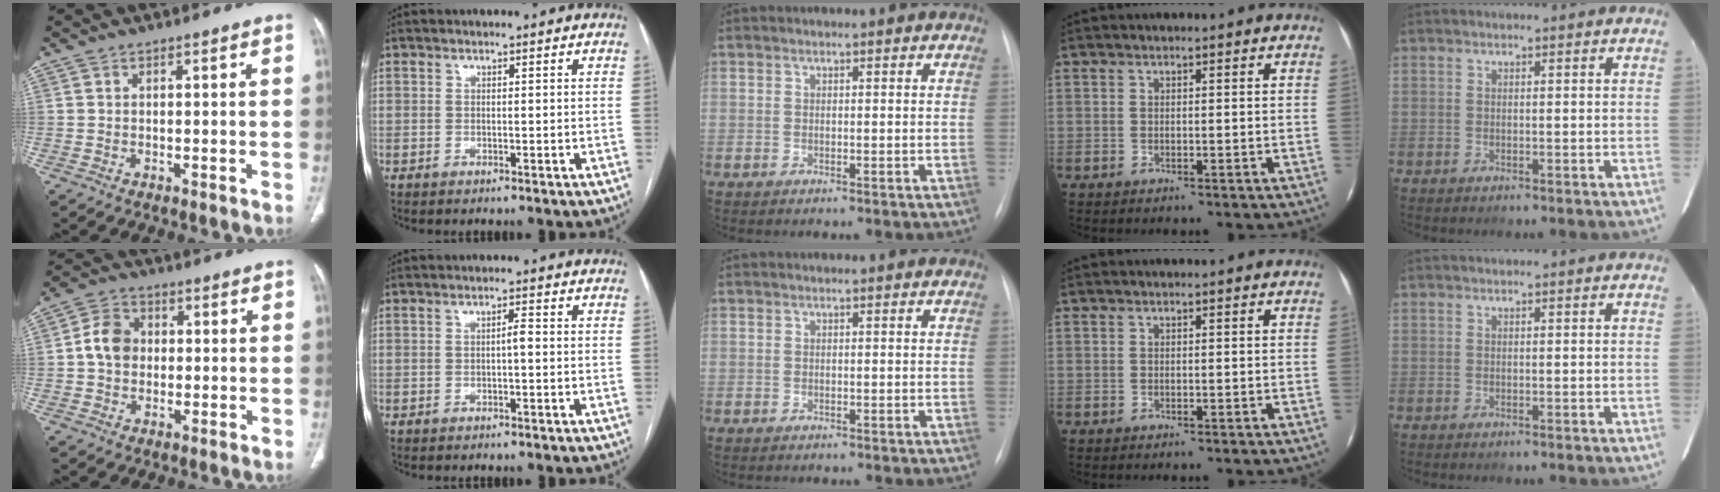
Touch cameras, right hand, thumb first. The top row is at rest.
{"thumb": {"total": 6.5, "force": [0.2, 5.3, 3.8], "torque": [-0.056, 0.014, -0.004]}, "index": {"total": 1.3, "force": [-0.2, 0.2, 1.3], "torque": [-0.019, 0.003, -0.003]}, "middle": {"total": 0.9, "force": [-0.8, 0.3, 0.2], "torque": [-0.010, -0.002, -0.009]}}